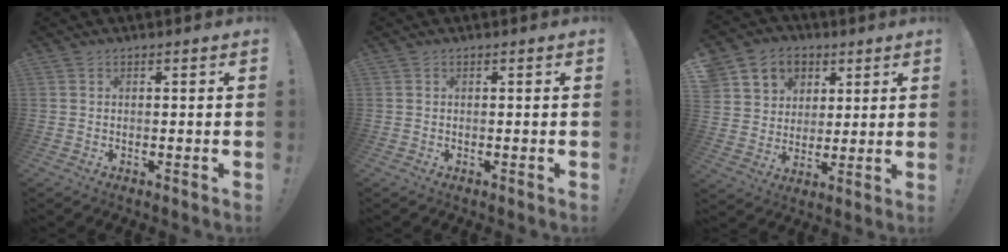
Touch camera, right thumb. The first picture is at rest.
{"total": 0.0}
{"total": 8.7, "force": [3.4, 7.9, 1.3], "torque": [-0.017, -0.023, 0.073]}